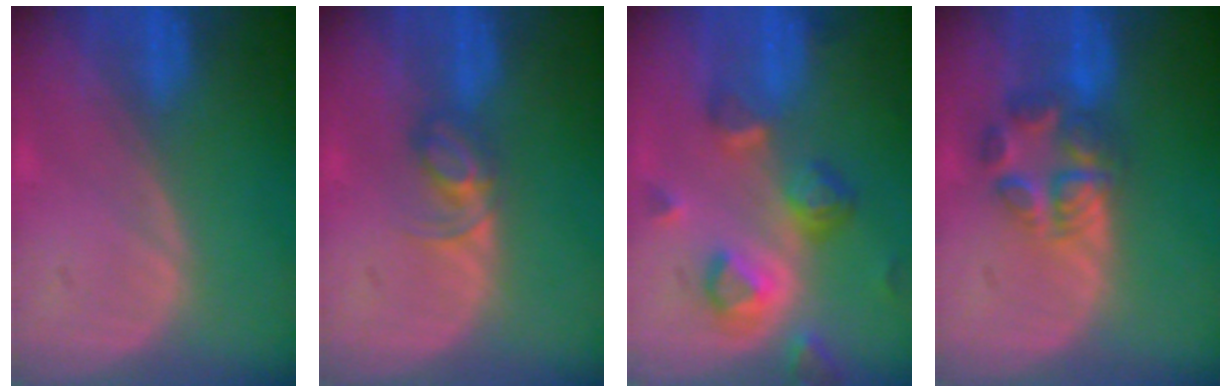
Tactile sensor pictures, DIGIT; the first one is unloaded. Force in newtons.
{"total": 3.3, "press": 3.2, "slide": 0.4}
{"total": 8.1, "press": 7.2, "slide": 3.7}
{"total": 5.8, "press": 5.8, "slide": 0.5}